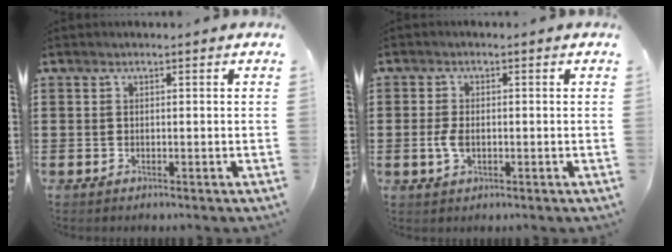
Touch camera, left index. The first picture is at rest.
{"total": 3.1, "force": [-0.4, 1.6, 2.6], "torque": [-0.072, -0.005, -0.014]}